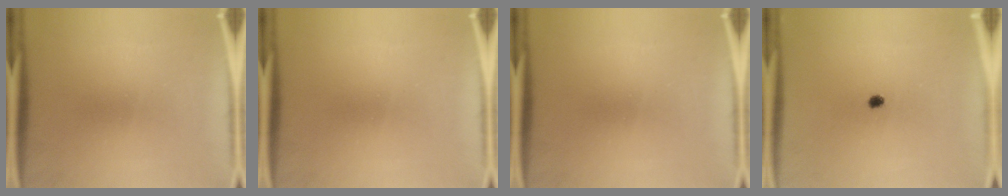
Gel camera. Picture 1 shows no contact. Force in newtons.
{"total": 0.0}
{"total": 0.0}
{"total": 1.2}